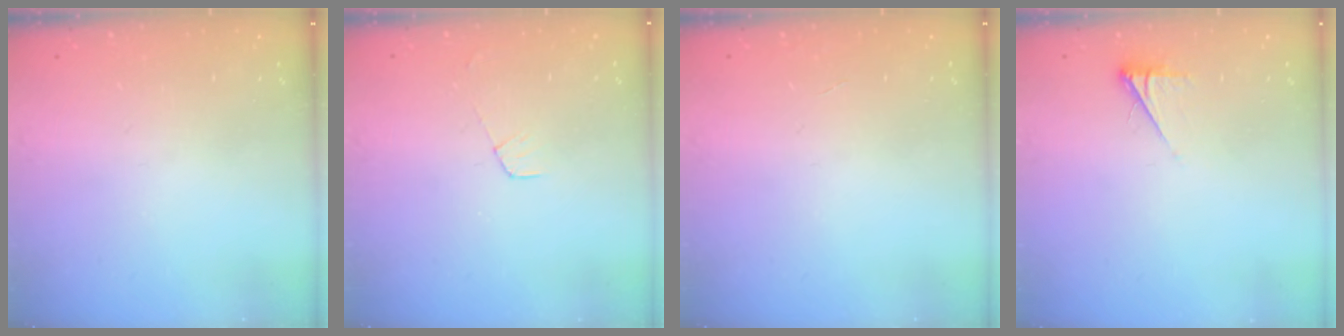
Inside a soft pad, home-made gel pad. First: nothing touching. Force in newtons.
{"total": 3.6, "press": 3.6, "slide": 0.3}
{"total": 0.0}
{"total": 2.6, "press": 2.6, "slide": 0.4}